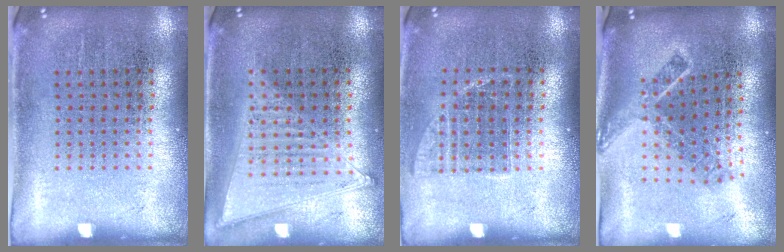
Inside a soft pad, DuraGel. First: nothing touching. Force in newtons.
{"total": 1.1, "press": 1.1, "slide": 0.1}
{"total": 0.9, "press": 0.8, "slide": 0.4}
{"total": 1.9, "press": 1.4, "slide": 1.4}